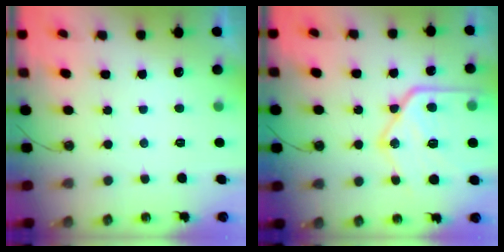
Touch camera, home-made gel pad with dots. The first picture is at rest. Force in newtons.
{"total": 23.8, "press": 23.7, "slide": 2.5}